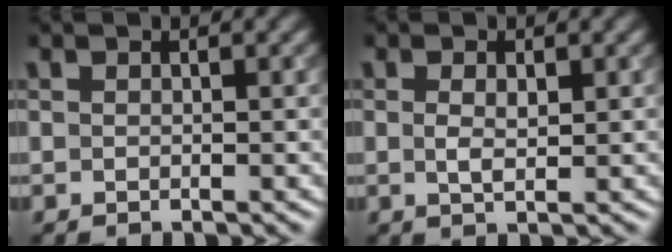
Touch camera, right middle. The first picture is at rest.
{"total": 1.6, "force": [0.3, 0.6, 1.4], "torque": [-0.031, -0.003, 0.005]}